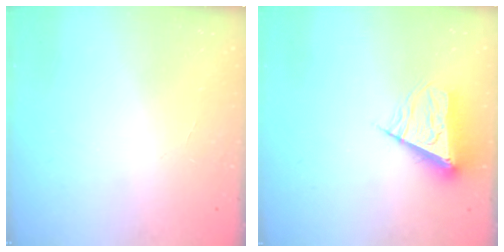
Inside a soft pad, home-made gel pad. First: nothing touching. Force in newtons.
{"total": 9.2, "press": 9.2, "slide": 0.2}